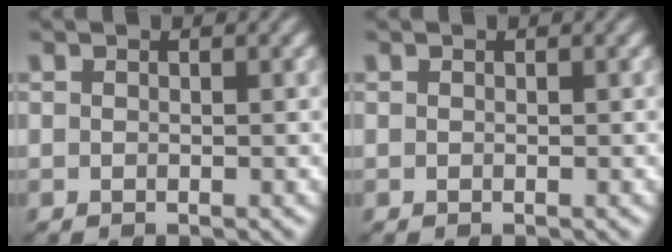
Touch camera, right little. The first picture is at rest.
{"total": 0.0}